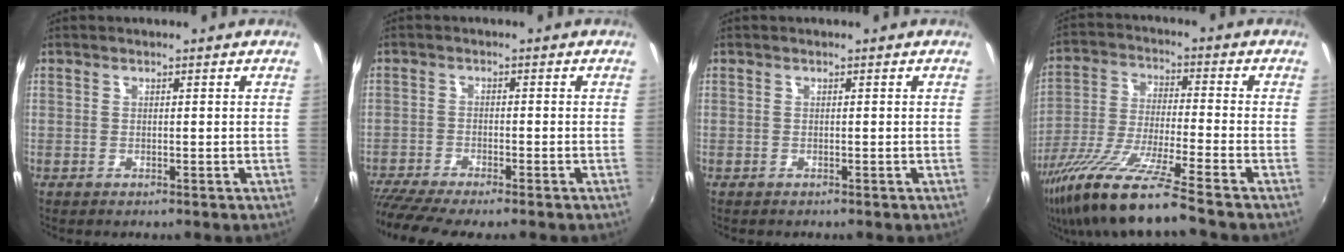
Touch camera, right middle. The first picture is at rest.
{"total": 8.0, "force": [-7.0, 0.2, 3.8], "torque": [-0.101, -0.035, -0.120]}
{"total": 0.0}
{"total": 15.2, "force": [-11.7, -0.6, 9.7], "torque": [-0.193, -0.037, -0.217]}